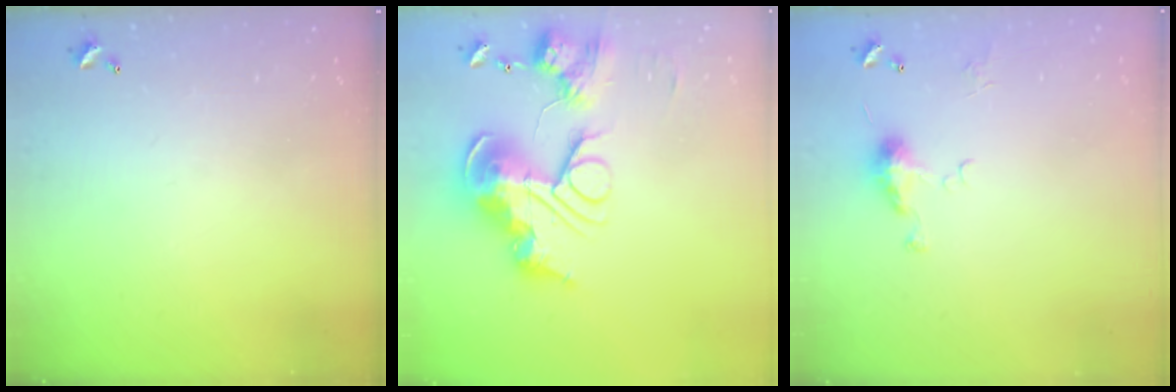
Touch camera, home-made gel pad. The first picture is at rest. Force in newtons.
{"total": 0.9, "press": 0.9, "slide": 0.0}
{"total": 5.0, "press": 5.0, "slide": 0.7}